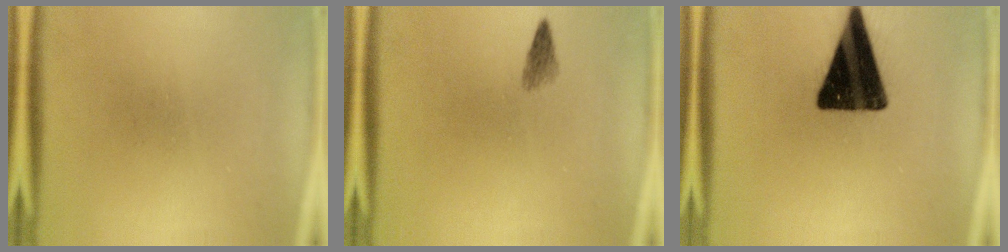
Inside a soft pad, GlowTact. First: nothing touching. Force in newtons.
{"total": 1.5}
{"total": 17.8}